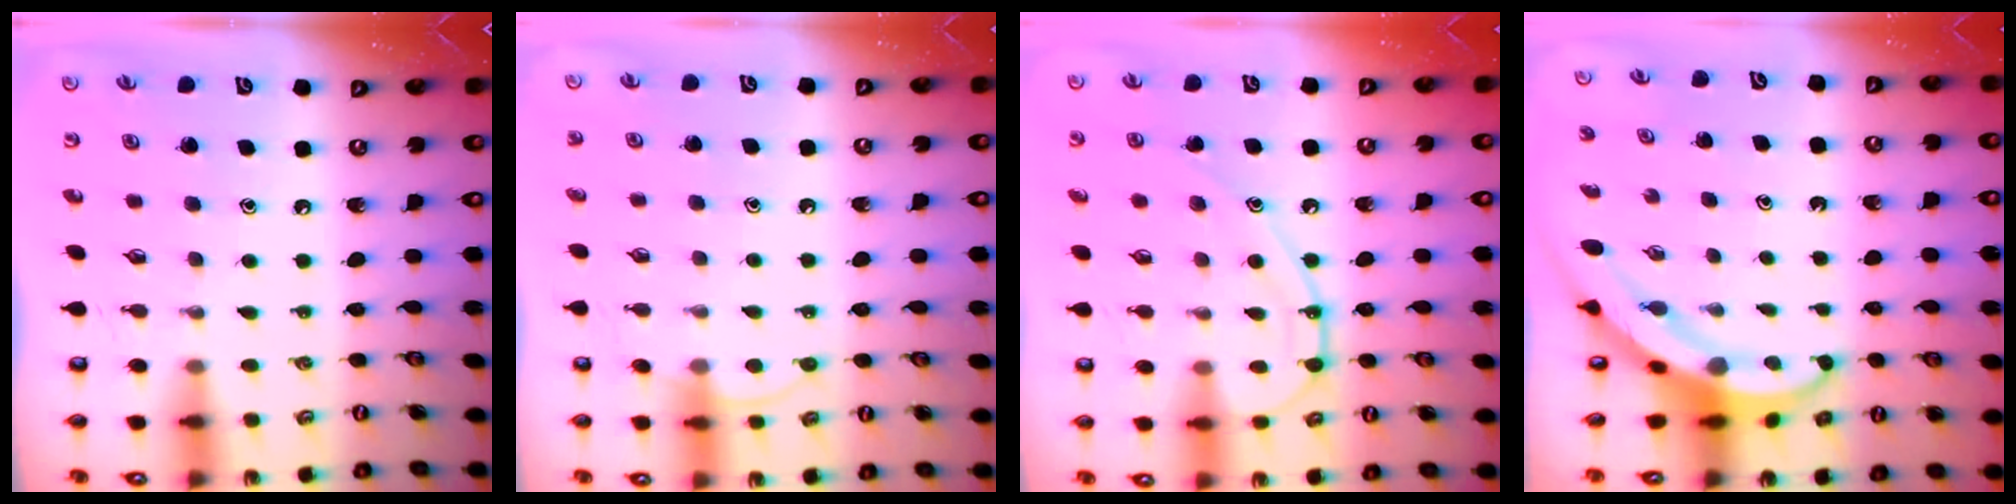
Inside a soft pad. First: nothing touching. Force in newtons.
{"total": 5.7, "press": 5.7, "slide": 0.6}
{"total": 10.7, "press": 10.7, "slide": 0.4}
{"total": 4.5, "press": 4.5, "slide": 0.6}